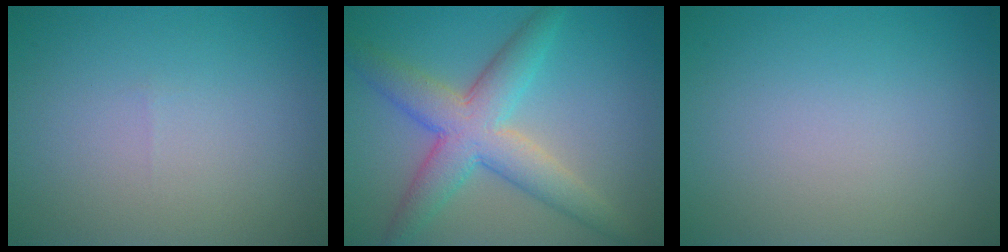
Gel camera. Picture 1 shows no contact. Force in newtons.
{"total": 6.5, "press": 6.5, "slide": 0.3}
{"total": 0.0}